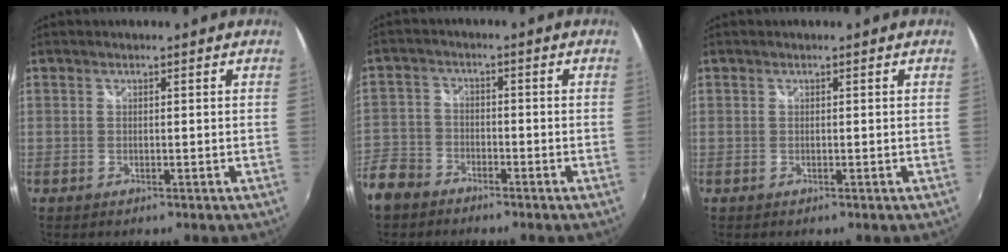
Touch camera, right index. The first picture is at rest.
{"total": 9.4, "force": [-6.1, 6.7, 2.7], "torque": [-0.079, 0.018, -0.120]}
{"total": 0.0}